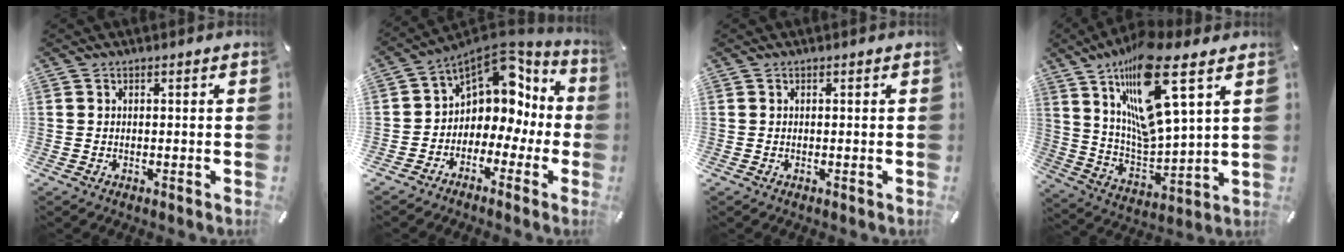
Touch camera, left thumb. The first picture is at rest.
{"total": 9.1, "force": [3.9, 7.1, 4.2], "torque": [-0.068, -0.044, 0.068]}
{"total": 0.0}
{"total": 20.4, "force": [12.2, 5.3, 15.4], "torque": [-0.304, -0.068, 0.196]}